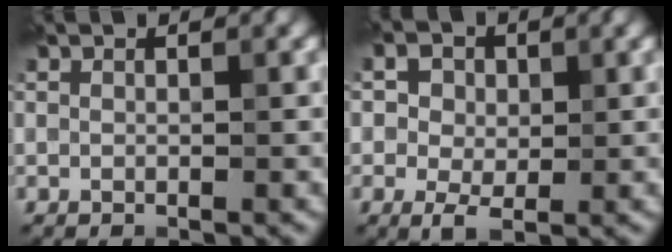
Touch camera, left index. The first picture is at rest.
{"total": 3.4, "force": [0.1, 2.6, 2.2], "torque": [-0.037, -0.001, -0.005]}